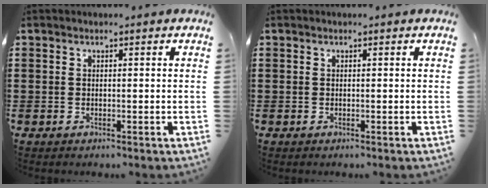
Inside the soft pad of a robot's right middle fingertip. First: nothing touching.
{"total": 0.0}